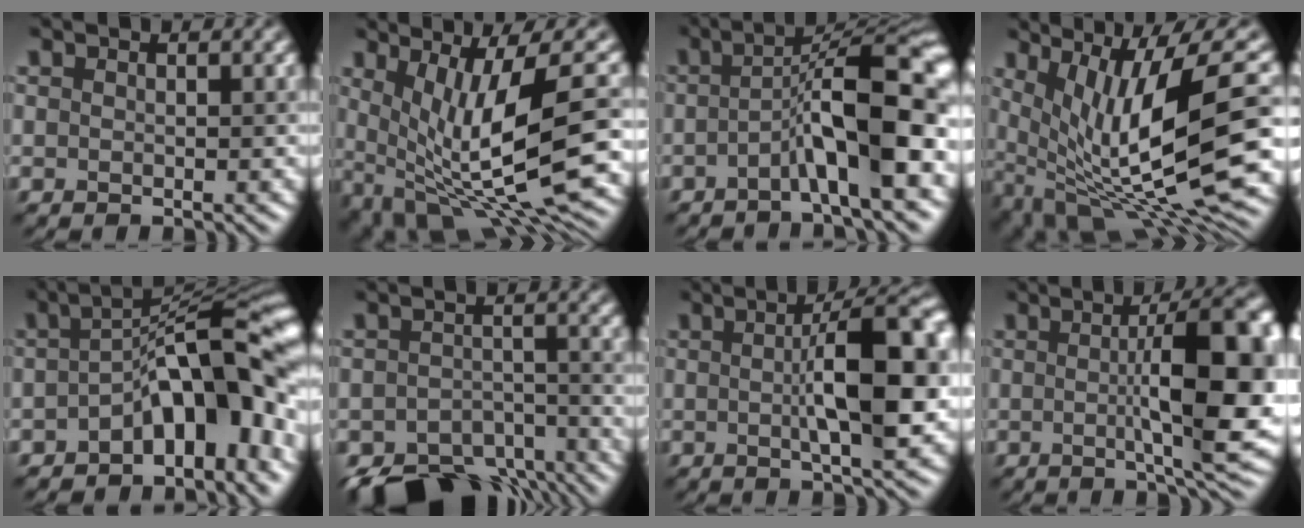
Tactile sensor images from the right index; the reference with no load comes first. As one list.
[{"total": 12.6, "force": [0.4, 4.6, 11.8], "torque": [-0.201, -0.028, 0.033]}, {"total": 8.3, "force": [-2.1, 1.4, 7.9], "torque": [-0.114, 0.022, -0.043]}, {"total": 14.3, "force": [1.8, 5.2, 13.2], "torque": [-0.228, -0.012, 0.058]}, {"total": 10.1, "force": [-2.9, 4.1, 8.8], "torque": [-0.107, 0.016, -0.056]}, {"total": 10.4, "force": [-8.3, 4.7, 4.1], "torque": [-0.057, -0.022, -0.115]}, {"total": 8.8, "force": [0.3, 2.1, 8.5], "torque": [-0.116, 0.006, 0.001]}, {"total": 11.5, "force": [0.3, 2.7, 11.2], "torque": [-0.146, 0.001, 0.005]}]